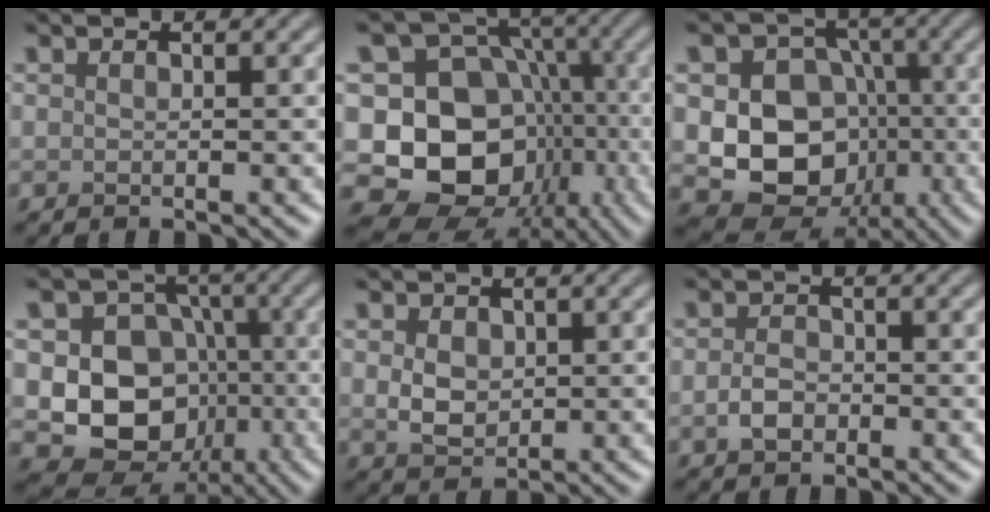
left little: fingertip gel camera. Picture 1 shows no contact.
{"total": 14.1, "force": [-3.2, 11.8, 7.0], "torque": [-0.115, -0.004, -0.066]}
{"total": 9.8, "force": [-1.3, 8.2, 5.2], "torque": [-0.074, -0.016, -0.038]}
{"total": 9.4, "force": [-1.3, 8.1, 4.6], "torque": [-0.065, -0.014, -0.042]}
{"total": 2.7, "force": [0.4, 2.1, 1.7], "torque": [-0.035, -0.003, 0.009]}
{"total": 2.0, "force": [-0.8, 1.4, 1.2], "torque": [-0.025, 0.001, -0.018]}